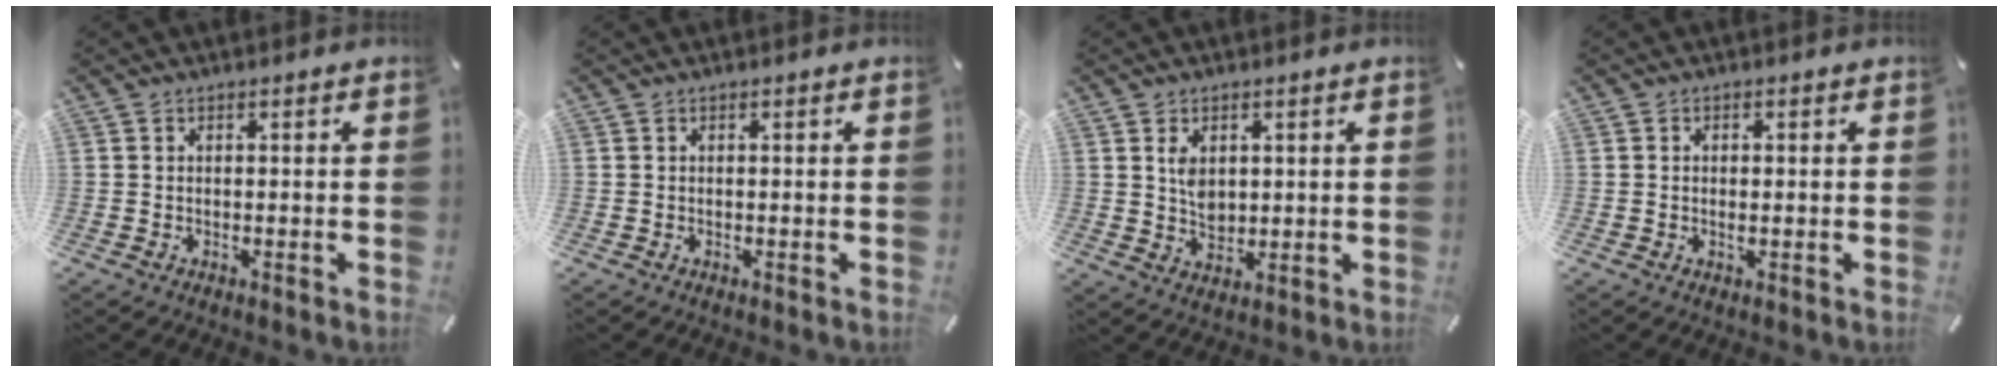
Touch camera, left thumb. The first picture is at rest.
{"total": 0.0}
{"total": 5.0, "force": [1.4, 3.7, 2.9], "torque": [-0.054, -0.004, 0.022]}
{"total": 1.3, "force": [-0.1, 0.5, 1.2], "torque": [-0.022, 0.000, -0.002]}